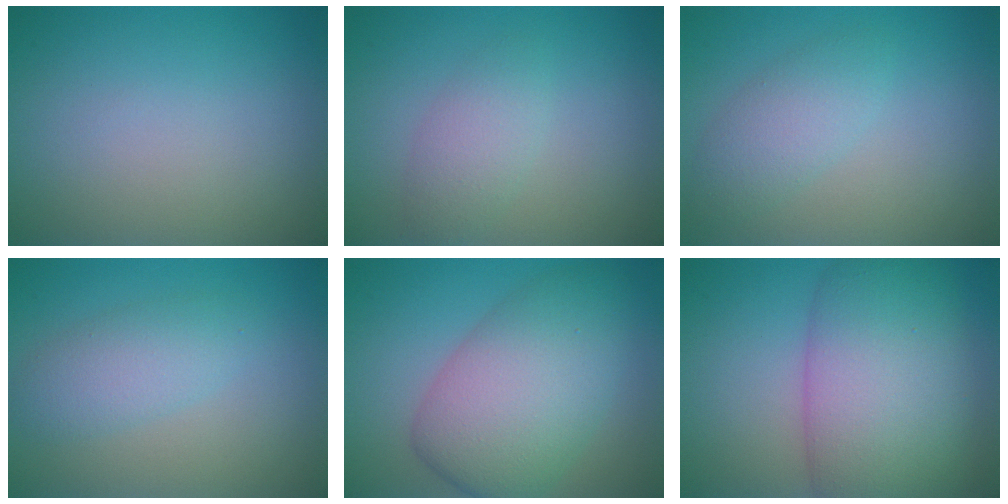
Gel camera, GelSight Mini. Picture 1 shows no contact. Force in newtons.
{"total": 2.4, "press": 2.4, "slide": 0.1}
{"total": 2.7, "press": 2.7, "slide": 0.1}
{"total": 3.0, "press": 3.0, "slide": 0.0}
{"total": 8.4, "press": 8.4, "slide": 0.1}
{"total": 10.9, "press": 10.9, "slide": 0.3}